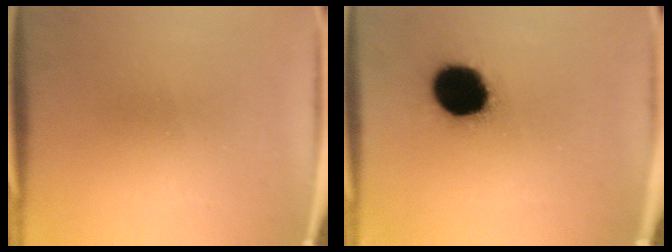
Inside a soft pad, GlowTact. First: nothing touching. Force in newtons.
{"total": 19.1}